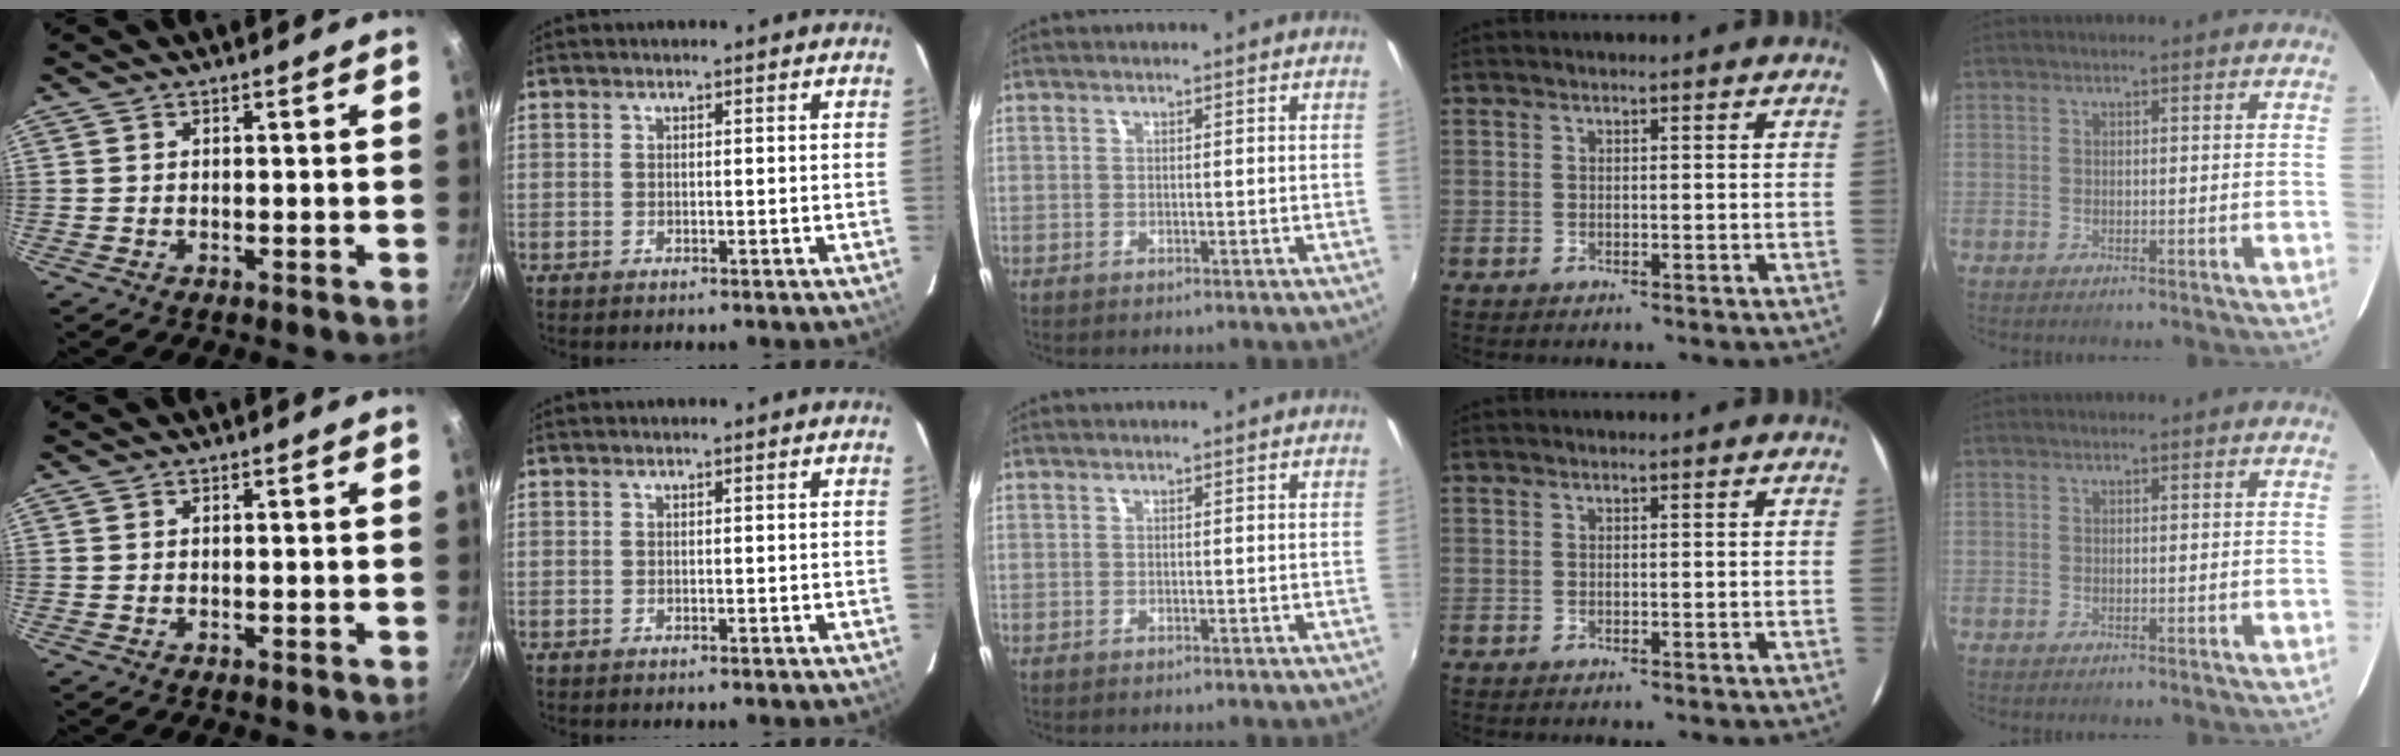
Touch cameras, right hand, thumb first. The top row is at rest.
{}